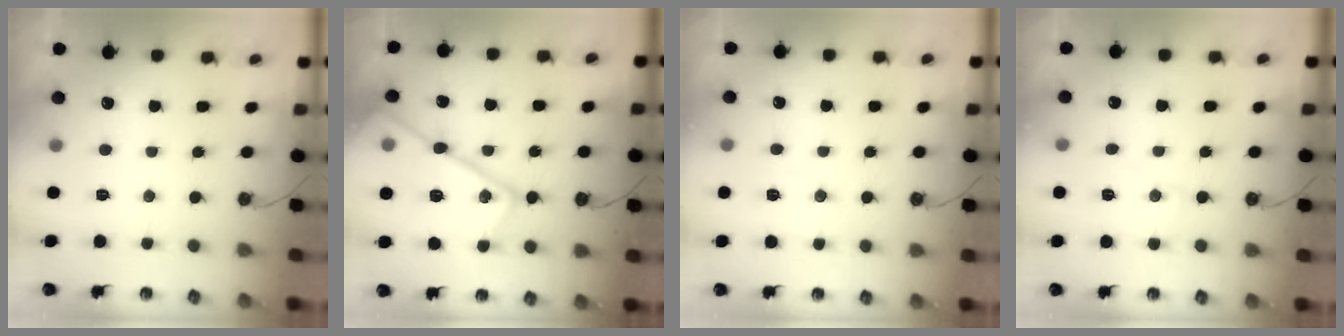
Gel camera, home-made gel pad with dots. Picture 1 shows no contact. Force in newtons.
{"total": 23.7, "press": 23.6, "slide": 1.7}
{"total": 7.3, "press": 7.2, "slide": 1.0}
{"total": 5.9, "press": 5.8, "slide": 0.7}